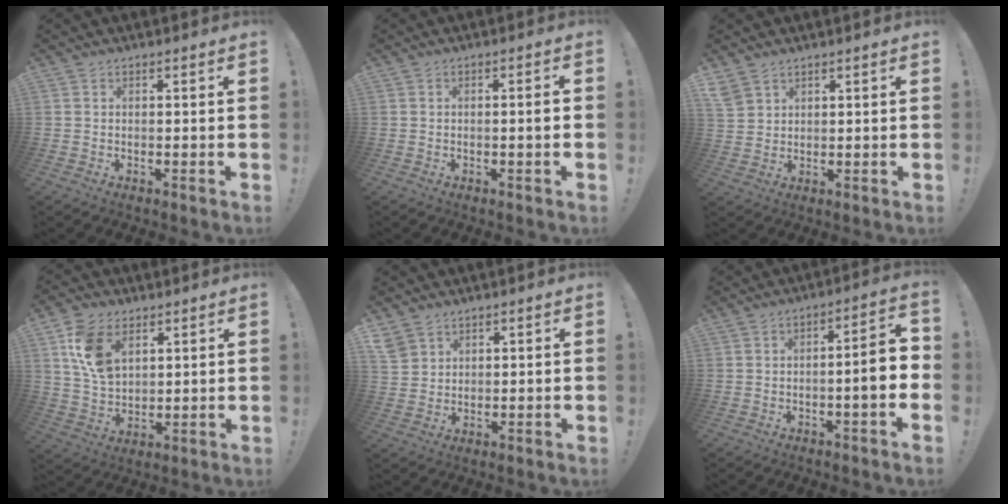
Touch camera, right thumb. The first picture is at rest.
{"total": 2.4, "force": [-0.3, -0.2, 2.3], "torque": [-0.040, 0.002, -0.007]}
{"total": 4.6, "force": [3.5, 2.8, 1.3], "torque": [-0.018, -0.017, 0.067]}
{"total": 12.0, "force": [5.6, 7.6, 7.4], "torque": [-0.135, -0.010, 0.108]}
{"total": 4.7, "force": [3.4, 3.1, 1.0], "torque": [-0.013, -0.014, 0.065]}
{"total": 7.8, "force": [-1.7, 0.8, 7.6], "torque": [-0.103, -0.002, -0.036]}